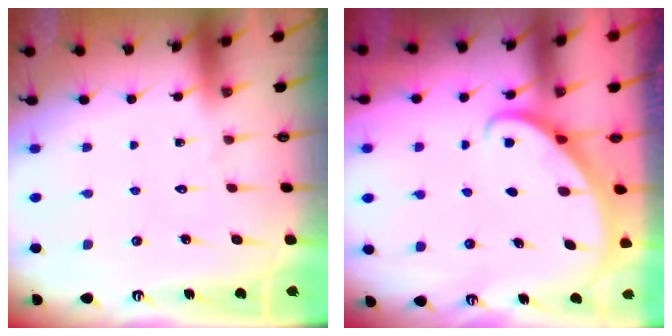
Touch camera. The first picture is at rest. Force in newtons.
{"total": 2.8, "press": 2.8, "slide": 0.2}